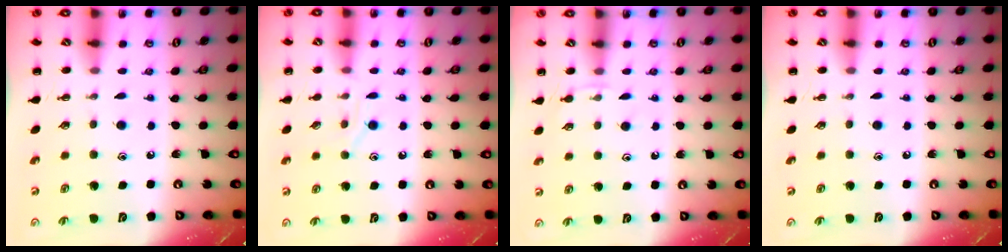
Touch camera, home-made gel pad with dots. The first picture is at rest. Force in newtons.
{"total": 6.6, "press": 6.6, "slide": 1.1}
{"total": 4.7, "press": 4.6, "slide": 1.3}
{"total": 0.0}